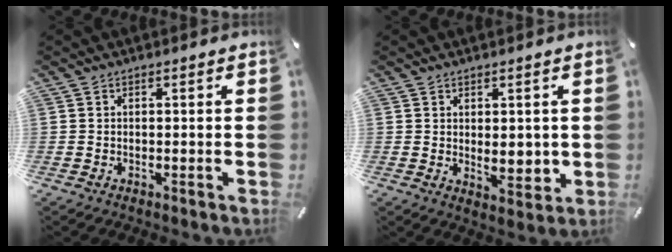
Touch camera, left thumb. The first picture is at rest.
{"total": 4.6, "force": [1.0, 3.1, 3.3], "torque": [-0.039, -0.003, 0.017]}